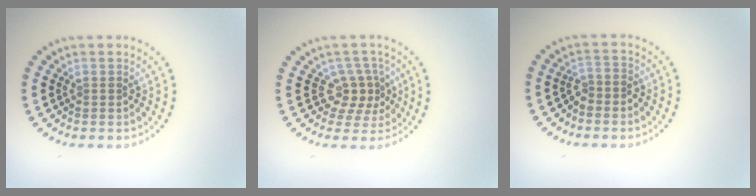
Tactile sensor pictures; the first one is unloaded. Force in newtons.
{"total": 2.8, "press": 2.1, "slide": 1.8}
{"total": 1.6, "press": 1.2, "slide": 1.0}